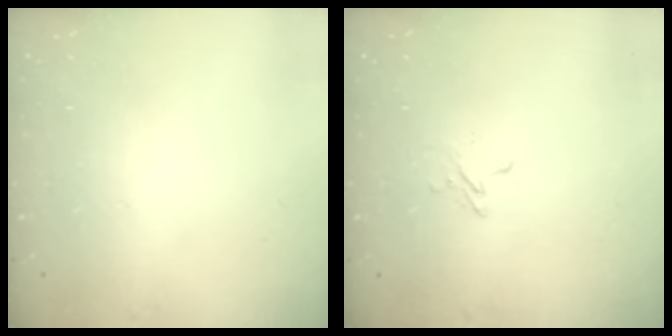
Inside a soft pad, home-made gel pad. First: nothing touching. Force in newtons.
{"total": 2.7, "press": 2.7, "slide": 0.2}